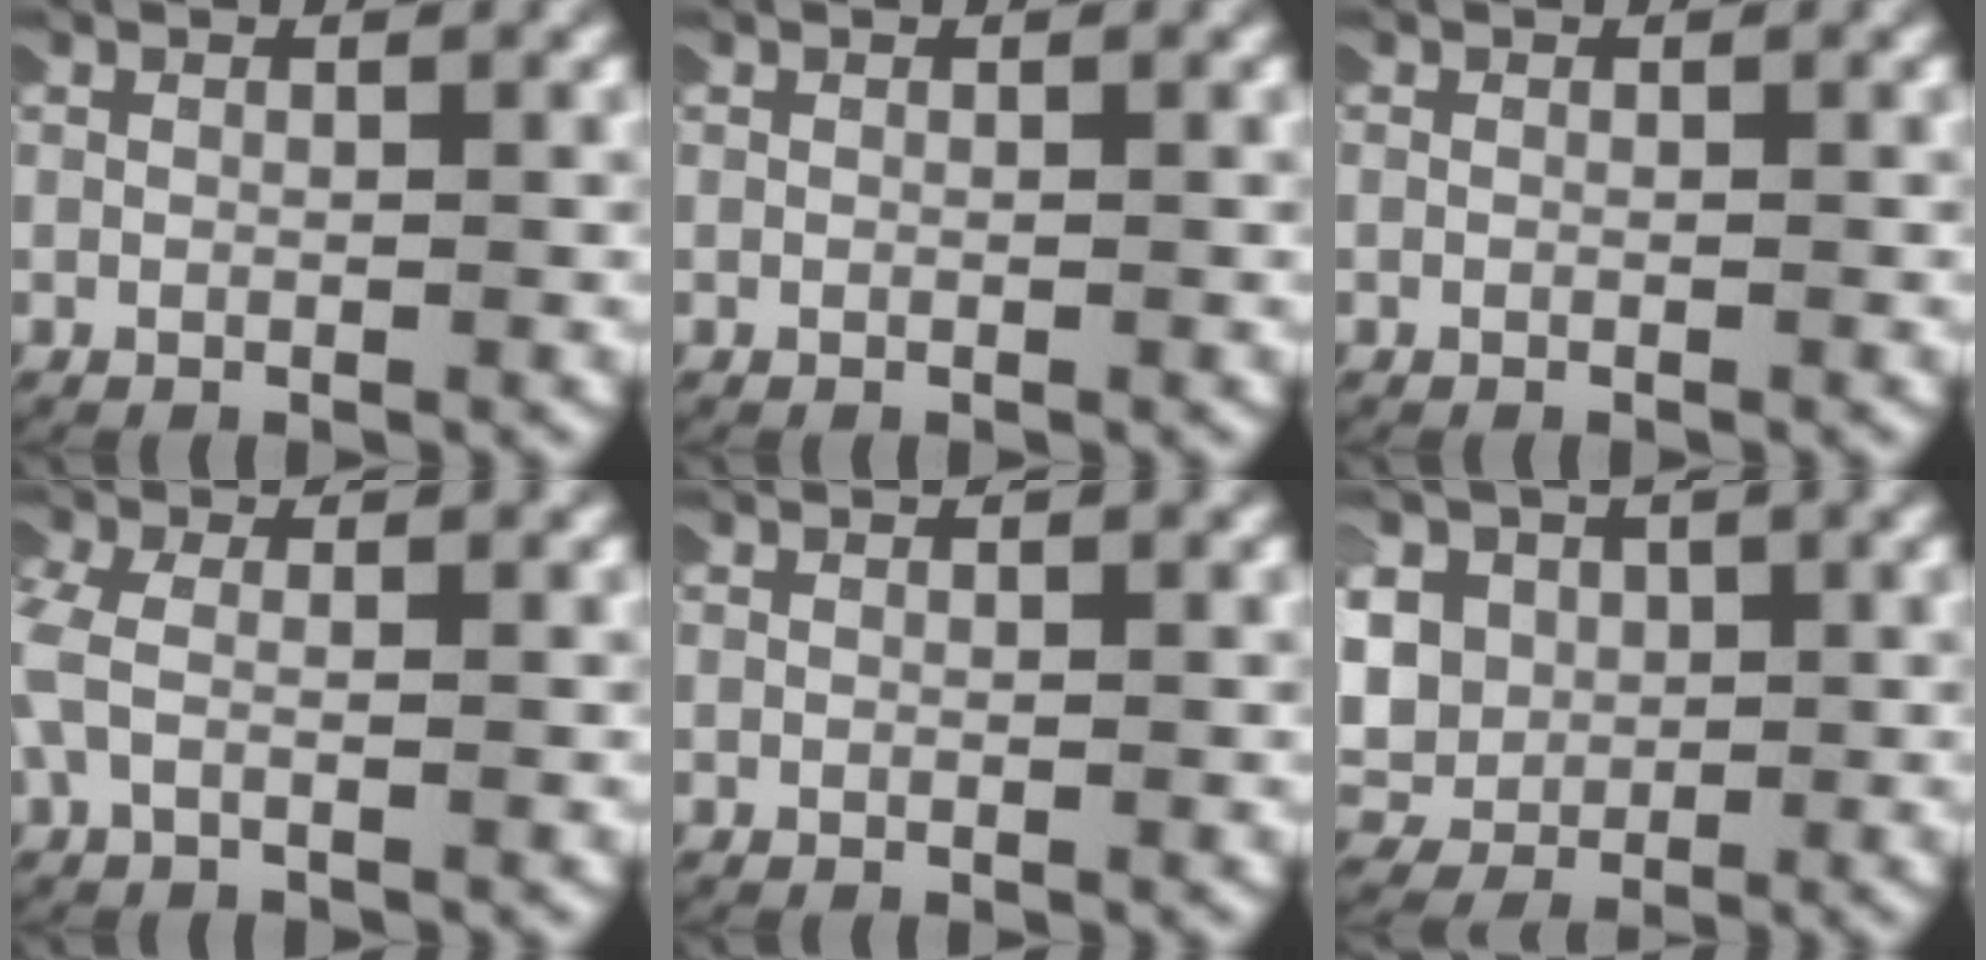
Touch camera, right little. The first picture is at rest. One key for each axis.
{"total": 0.0}
{"total": 0.0}
{"total": 2.2, "fx": 0.0, "fy": 1.4, "fz": 1.7, "tx": -0.061, "ty": -0.006, "tz": -0.001}
{"total": 0.0}
{"total": 9.1, "fx": 0.2, "fy": 8.4, "fz": 3.6, "tx": -0.123, "ty": -0.023, "tz": 0.003}